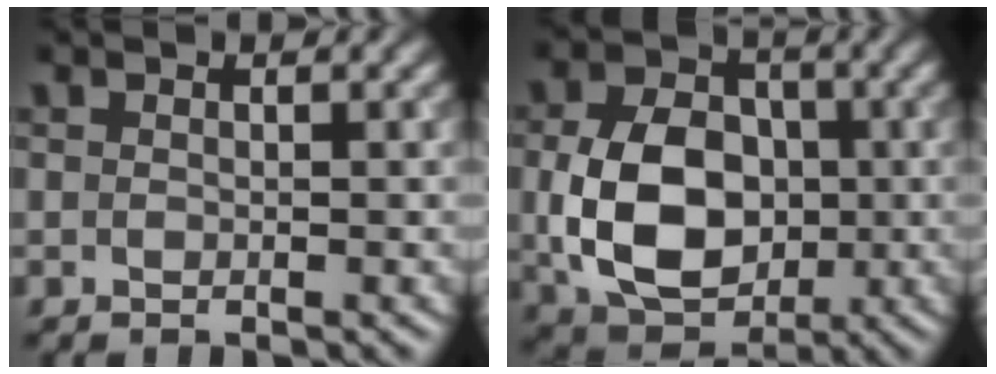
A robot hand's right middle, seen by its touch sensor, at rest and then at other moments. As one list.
[{"total": 9.4, "force": [-0.8, 6.8, 6.4], "torque": [-0.133, -0.006, -0.015]}]